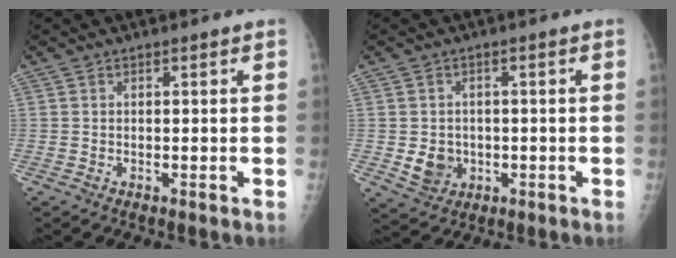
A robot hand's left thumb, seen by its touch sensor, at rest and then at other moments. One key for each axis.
{"total": 5.3, "fx": -1.0, "fy": 4.7, "fz": 2.4, "tx": -0.020, "ty": 0.005, "tz": -0.006}